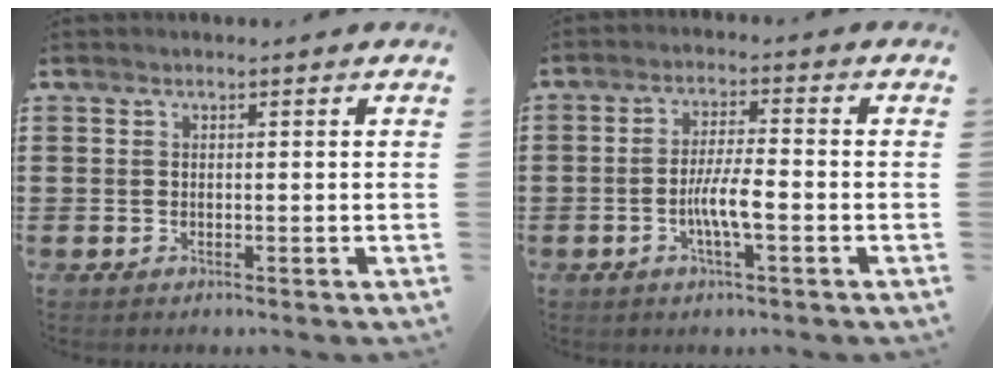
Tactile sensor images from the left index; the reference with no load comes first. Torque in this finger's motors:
{"motor_torque": [0.40, 0.15, 0.19, 0.10]}